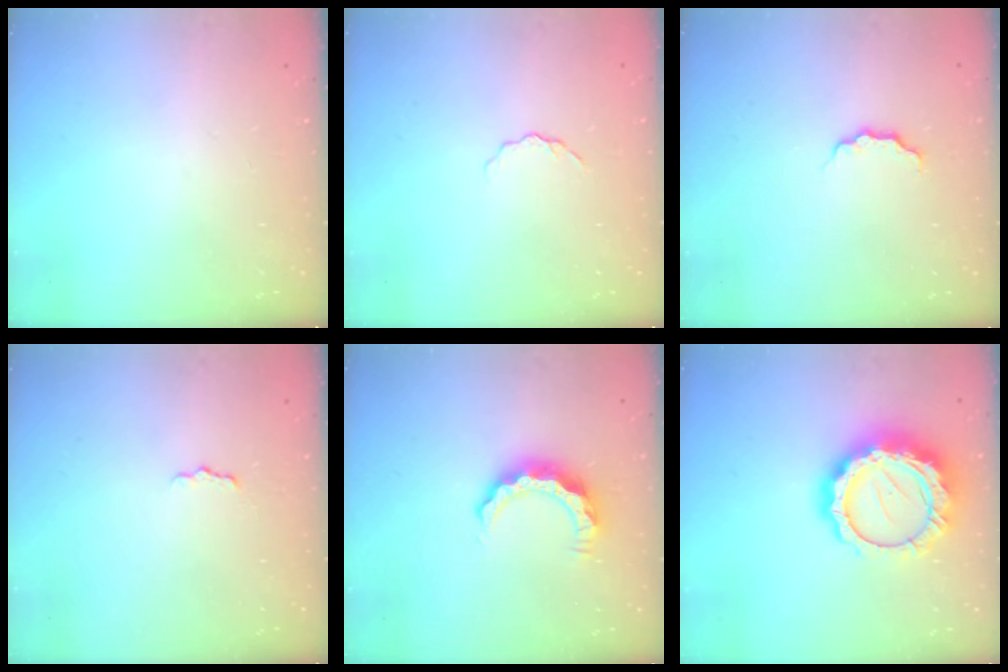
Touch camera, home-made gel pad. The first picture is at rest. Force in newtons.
{"total": 4.0, "press": 4.0, "slide": 0.4}
{"total": 3.5, "press": 3.5, "slide": 0.4}
{"total": 2.9, "press": 2.9, "slide": 0.3}
{"total": 7.6, "press": 7.6, "slide": 0.8}
{"total": 18.3, "press": 18.3, "slide": 1.5}